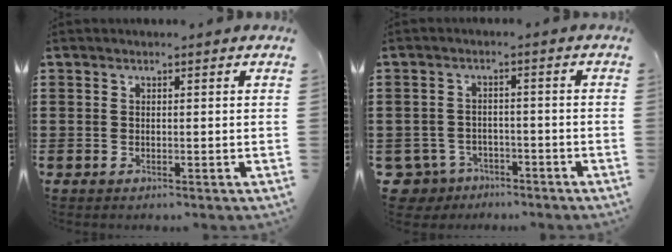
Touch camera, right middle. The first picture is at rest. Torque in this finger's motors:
{"motor_torque": [1.35, 0.74, -0.08, -0.03]}